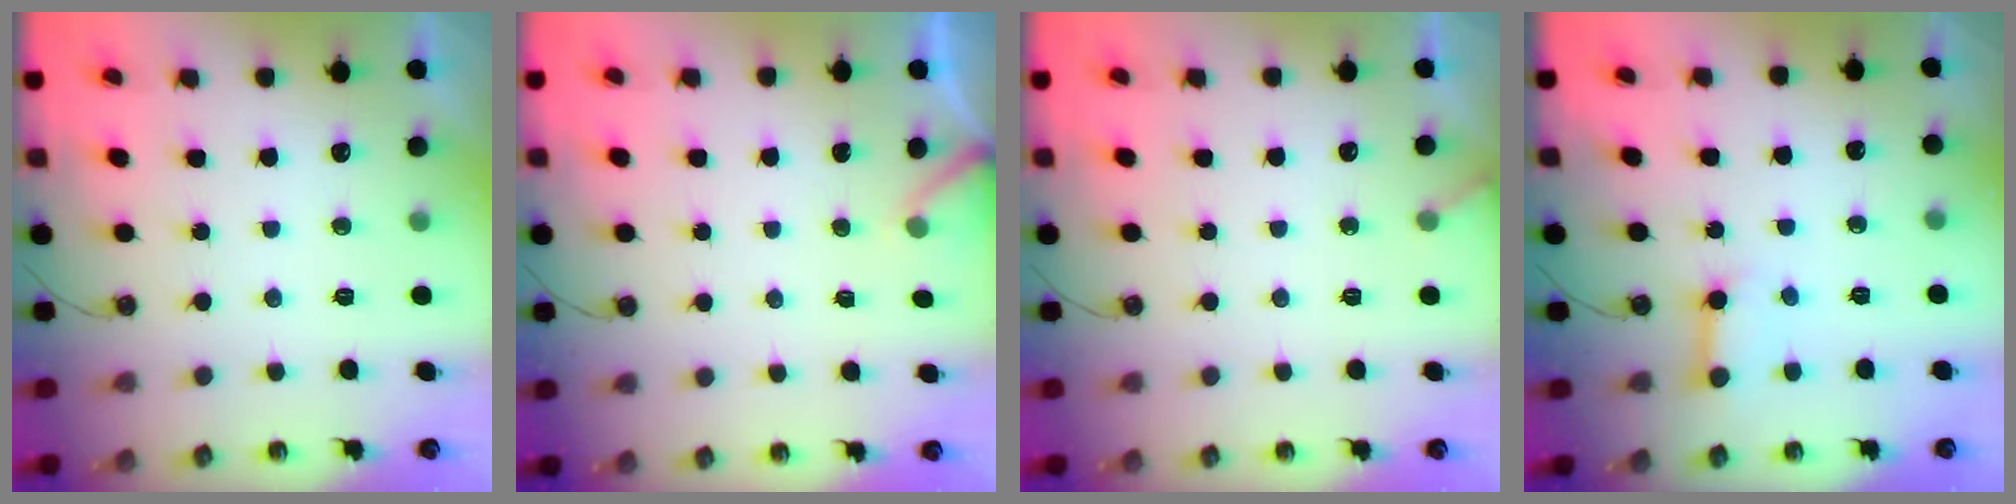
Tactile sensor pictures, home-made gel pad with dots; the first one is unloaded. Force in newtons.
{"total": 3.0, "press": 3.0, "slide": 0.2}
{"total": 2.4, "press": 2.4, "slide": 0.2}
{"total": 6.1, "press": 6.0, "slide": 0.6}